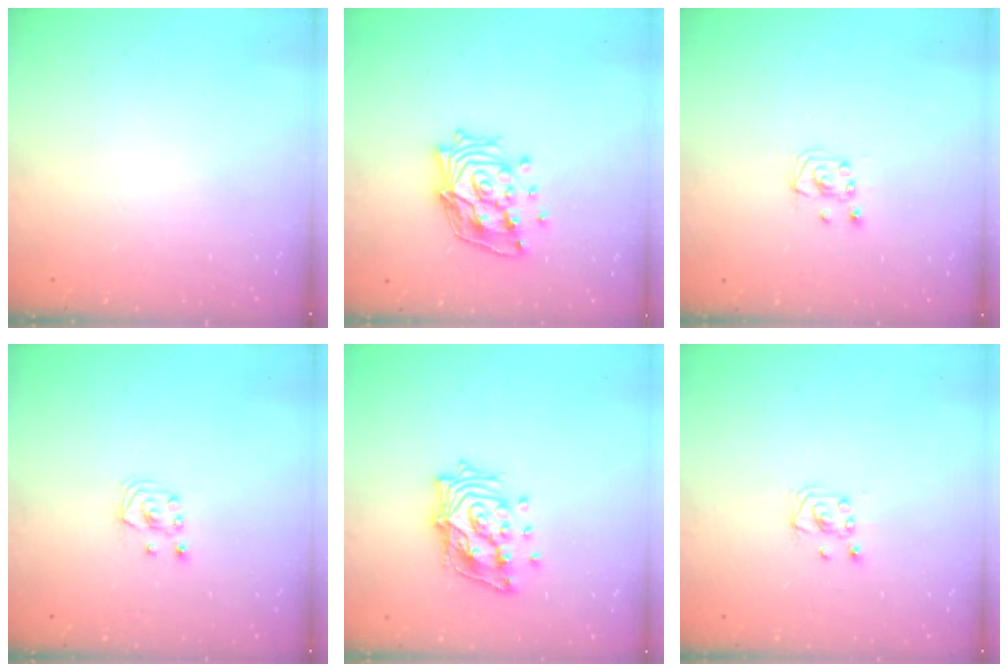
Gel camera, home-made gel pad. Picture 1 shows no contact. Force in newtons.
{"total": 15.1, "press": 14.9, "slide": 1.9}
{"total": 2.3, "press": 2.2, "slide": 0.3}
{"total": 2.7, "press": 2.7, "slide": 0.3}
{"total": 14.9, "press": 14.8, "slide": 2.0}
{"total": 2.0, "press": 2.0, "slide": 0.2}